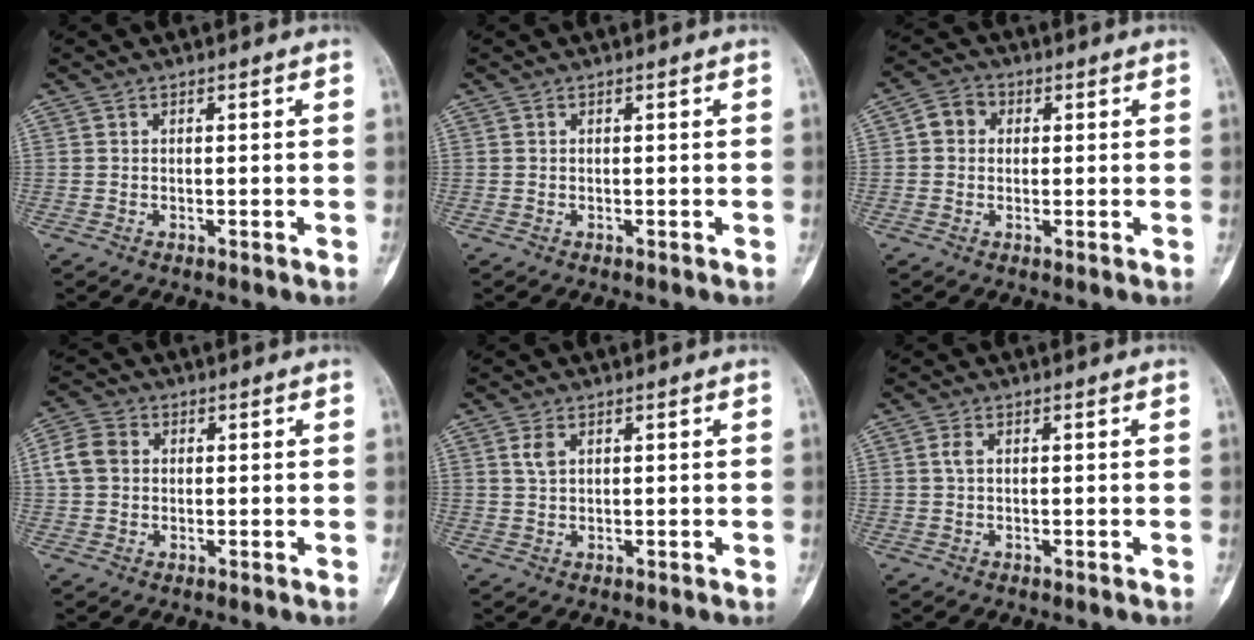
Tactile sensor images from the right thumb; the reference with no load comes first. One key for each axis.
{"total": 0.0}
{"total": 4.2, "fx": 0.6, "fy": 3.7, "fz": 2.0, "tx": -0.018, "ty": 0.011, "tz": 0.001}
{"total": 5.7, "fx": 0.7, "fy": 4.7, "fz": 3.1, "tx": -0.062, "ty": 0.012, "tz": 0.009}
{"total": 2.2, "fx": 1.0, "fy": 1.2, "fz": 1.6, "tx": -0.031, "ty": 0.002, "tz": 0.023}
{"total": 1.3, "fx": 0.3, "fy": 0.7, "fz": 1.1, "tx": -0.026, "ty": 0.002, "tz": 0.005}